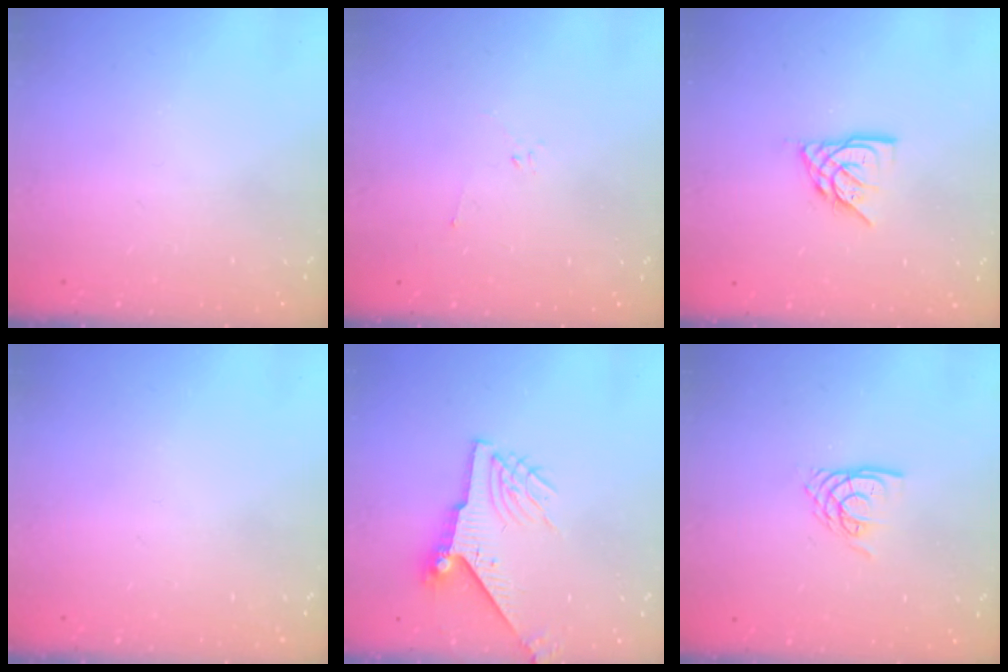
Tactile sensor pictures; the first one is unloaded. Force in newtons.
{"total": 2.2, "press": 2.1, "slide": 0.7}
{"total": 8.2, "press": 8.1, "slide": 0.6}
{"total": 0.0}
{"total": 7.9, "press": 7.9, "slide": 0.8}
{"total": 6.0, "press": 6.0, "slide": 0.5}